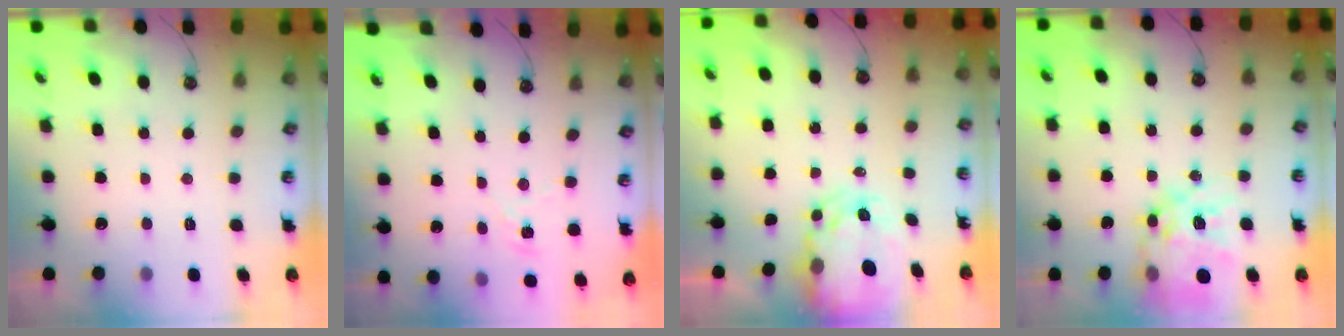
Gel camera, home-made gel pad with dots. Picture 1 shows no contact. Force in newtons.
{"total": 1.9, "press": 1.9, "slide": 0.2}
{"total": 7.7, "press": 7.7, "slide": 0.6}
{"total": 17.8, "press": 17.8, "slide": 1.5}